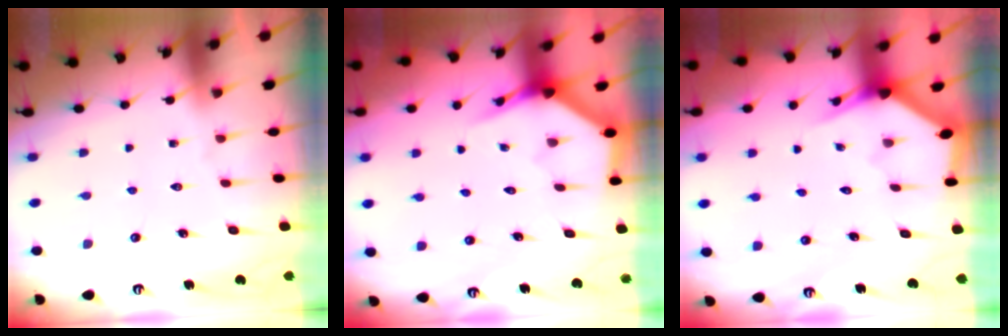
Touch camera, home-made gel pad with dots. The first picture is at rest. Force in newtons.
{"total": 3.9, "press": 3.9, "slide": 0.2}
{"total": 2.8, "press": 2.8, "slide": 0.1}